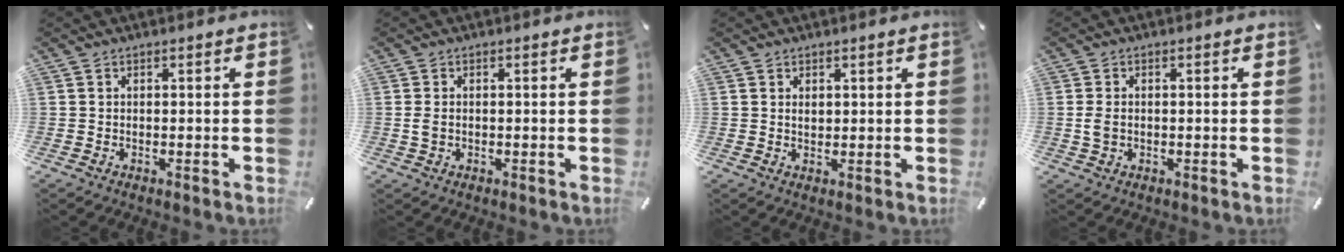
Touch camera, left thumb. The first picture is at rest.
{"total": 2.1, "force": [-0.1, 1.3, 1.6], "torque": [-0.032, 0.004, -0.002]}
{"total": 1.5, "force": [0.7, 1.0, 0.9], "torque": [-0.020, 0.002, 0.013]}
{"total": 2.9, "force": [-0.1, 1.9, 2.1], "torque": [-0.048, 0.002, -0.004]}